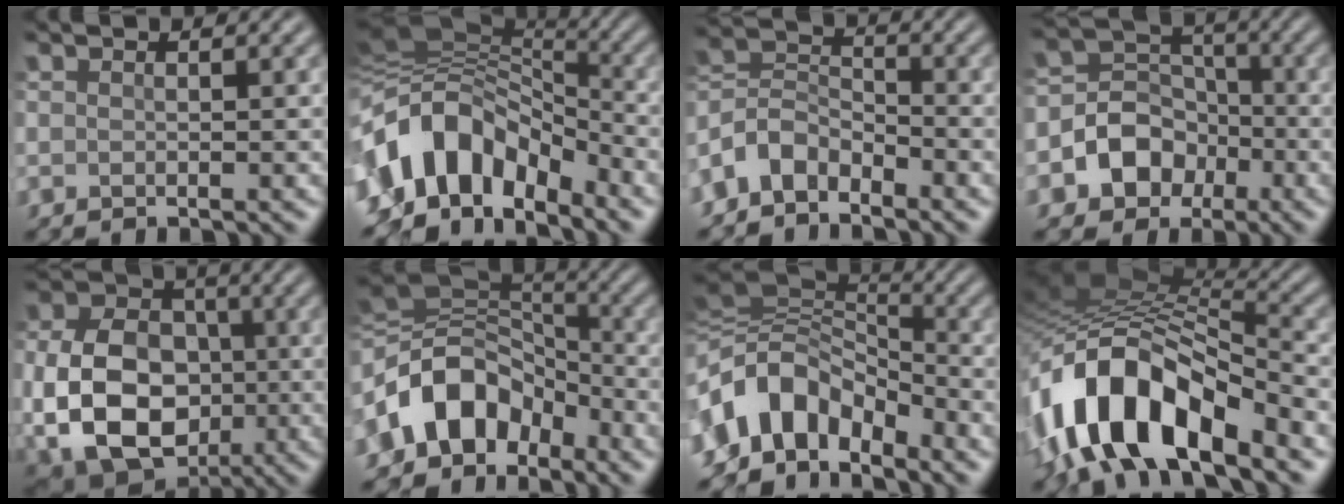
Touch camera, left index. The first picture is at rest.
{"total": 10.8, "force": [-5.8, 6.6, 6.3], "torque": [-0.104, 0.014, -0.117]}
{"total": 4.6, "force": [-3.4, 2.6, 1.8], "torque": [-0.036, 0.005, -0.082]}
{"total": 5.9, "force": [-2.4, 4.9, 2.2], "torque": [-0.014, 0.008, -0.066]}
{"total": 12.5, "force": [-2.0, 9.2, 8.1], "torque": [-0.144, -0.020, -0.034]}
{"total": 9.0, "force": [-4.2, 6.5, 4.7], "torque": [-0.068, 0.015, -0.093]}
{"total": 8.8, "force": [-4.4, 5.7, 5.1], "torque": [-0.081, 0.009, -0.094]}
{"total": 12.5, "force": [-5.8, 5.7, 9.5], "torque": [-0.175, 0.008, -0.114]}